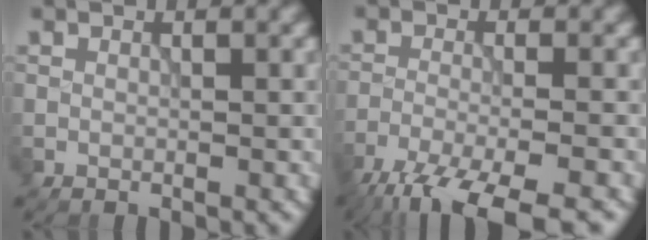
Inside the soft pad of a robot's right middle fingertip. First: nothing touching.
{"total": 9.0, "force": [-7.0, 1.8, 5.3], "torque": [-0.092, -0.030, -0.122]}